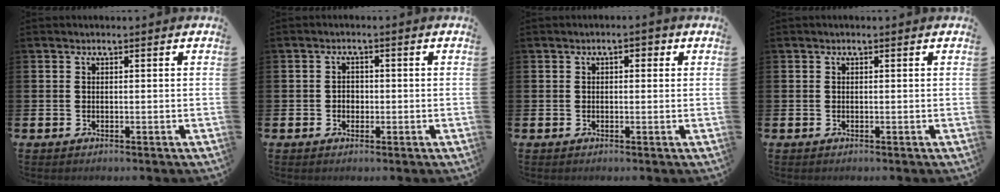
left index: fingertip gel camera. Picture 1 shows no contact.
{"total": 1.6, "force": [-0.3, 1.4, 0.7], "torque": [-0.006, 0.004, -0.011]}
{"total": 1.8, "force": [0.5, 1.0, 1.5], "torque": [-0.021, 0.008, 0.003]}
{"total": 0.0}